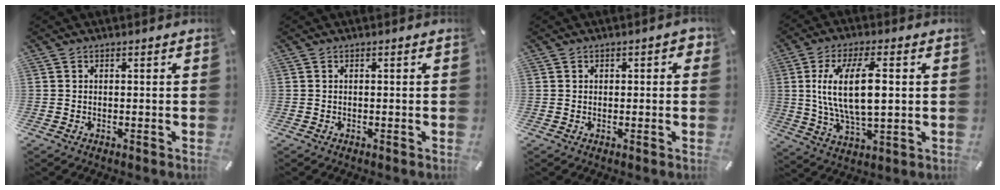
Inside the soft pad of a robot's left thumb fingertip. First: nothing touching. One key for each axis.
{"total": 0.0}
{"total": 1.7, "fx": 0.3, "fy": 1.2, "fz": 1.1, "tx": -0.005, "ty": 0.001, "tz": 0.001}
{"total": 14.4, "fx": 2.6, "fy": 5.6, "fz": 13.0, "tx": -0.266, "ty": -0.004, "tz": 0.039}